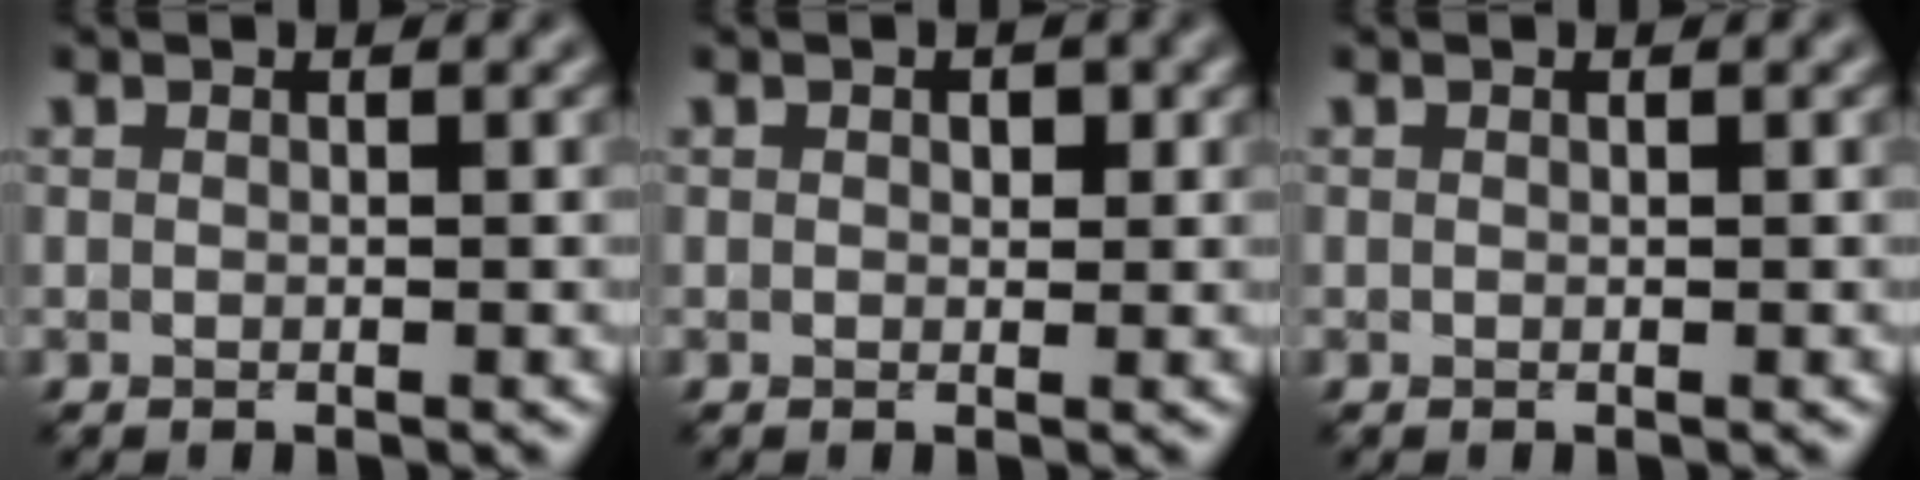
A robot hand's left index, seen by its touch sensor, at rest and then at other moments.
{"total": 1.0, "force": [0.3, 0.6, 0.7], "torque": [-0.007, -0.002, 0.003]}
{"total": 0.0}